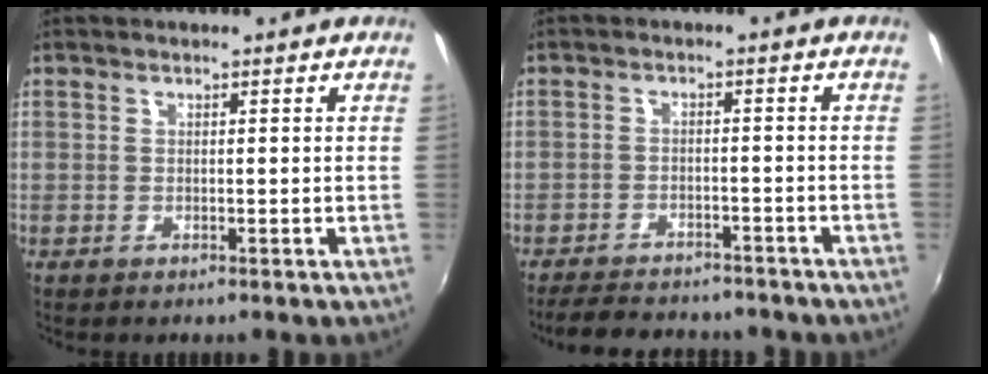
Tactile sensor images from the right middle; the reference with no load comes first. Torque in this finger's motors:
{"motor_torque": [0.90, -1.12, 0.09, 0.04]}